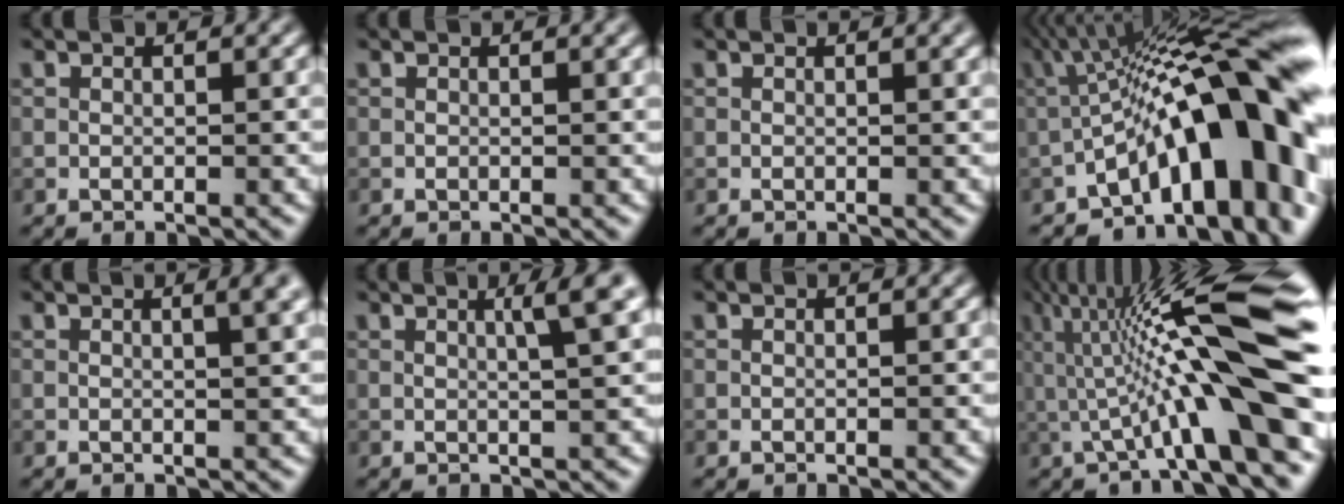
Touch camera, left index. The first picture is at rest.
{"total": 0.7, "force": [0.4, 0.2, 0.5], "torque": [-0.006, 0.001, 0.004]}
{"total": 1.1, "force": [0.6, 0.3, 0.8], "torque": [-0.010, 0.002, 0.005]}
{"total": 15.0, "force": [-3.6, 4.5, 13.9], "torque": [-0.162, 0.047, -0.049]}
{"total": 3.2, "force": [1.3, 1.1, 2.7], "torque": [-0.012, 0.016, 0.002]}
{"total": 3.1, "force": [1.1, 0.2, 2.9], "torque": [-0.037, 0.011, 0.024]}
{"total": 0.0}
{"total": 13.1, "force": [0.8, 2.1, 12.9], "torque": [-0.205, 0.024, 0.022]}